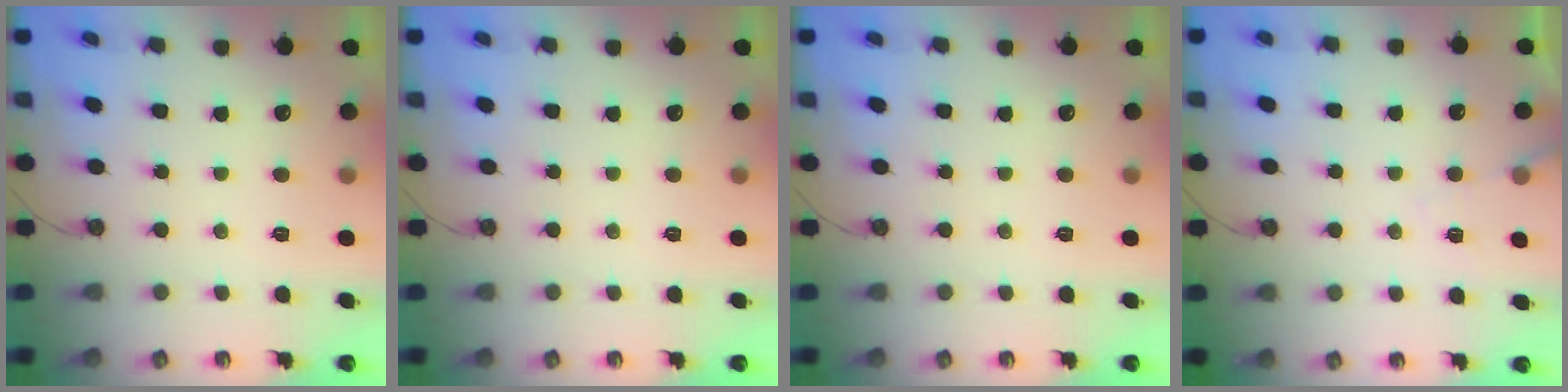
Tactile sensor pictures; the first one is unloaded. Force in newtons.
{"total": 0.0}
{"total": 0.0}
{"total": 5.0, "press": 5.0, "slide": 0.7}